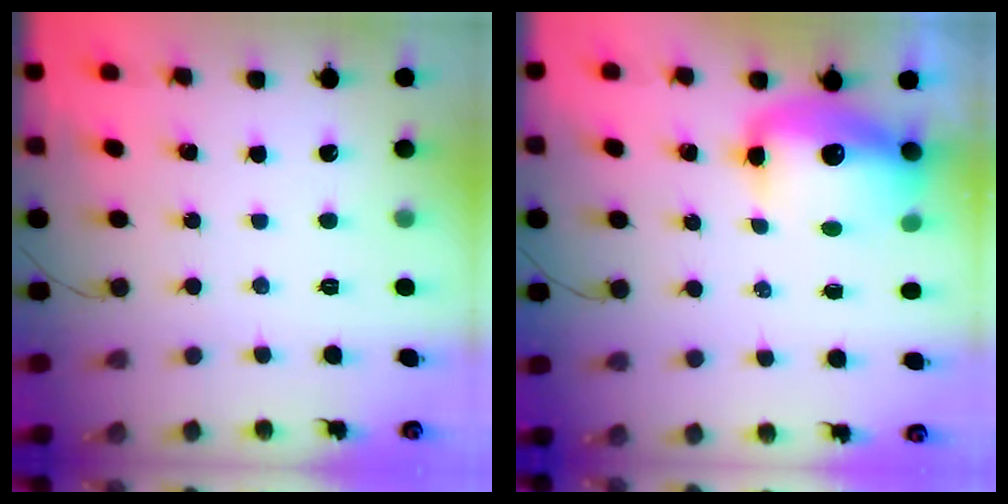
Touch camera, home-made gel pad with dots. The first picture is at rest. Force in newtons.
{"total": 13.0, "press": 12.6, "slide": 3.1}